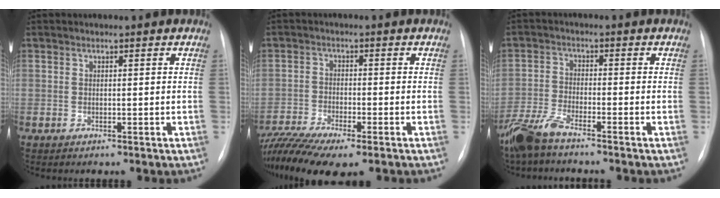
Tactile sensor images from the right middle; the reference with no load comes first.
{"total": 11.0, "force": [-8.7, 1.6, 6.6], "torque": [-0.131, -0.012, -0.147]}
{"total": 6.4, "force": [-5.3, 0.7, 3.4], "torque": [-0.081, -0.019, -0.110]}